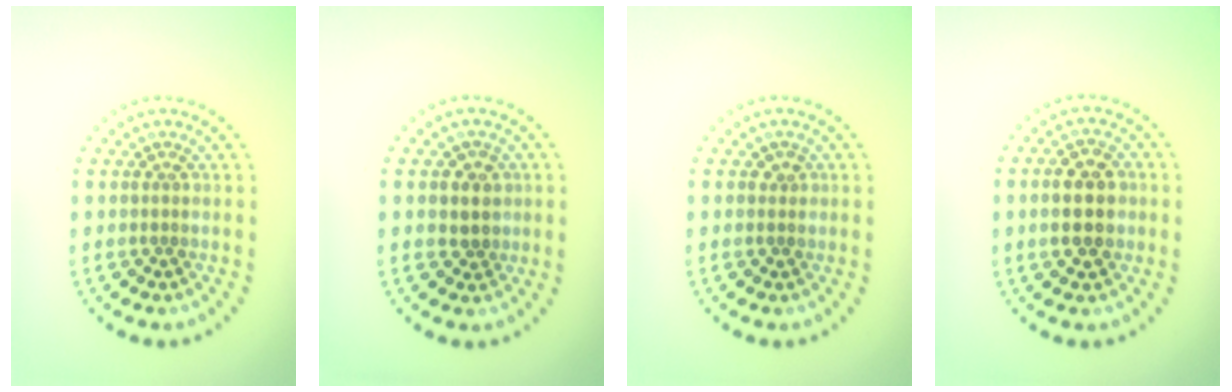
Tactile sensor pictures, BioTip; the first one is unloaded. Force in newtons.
{"total": 2.3, "press": 2.1, "slide": 0.9}
{"total": 0.9, "press": 0.8, "slide": 0.3}
{"total": 4.1, "press": 4.1, "slide": 0.3}